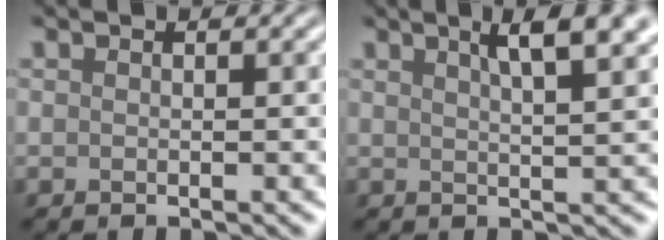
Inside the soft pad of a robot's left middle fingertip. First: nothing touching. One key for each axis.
{"total": 5.4, "fx": 3.1, "fy": 1.4, "fz": 4.3, "tx": -0.034, "ty": 0.025, "tz": 0.030}